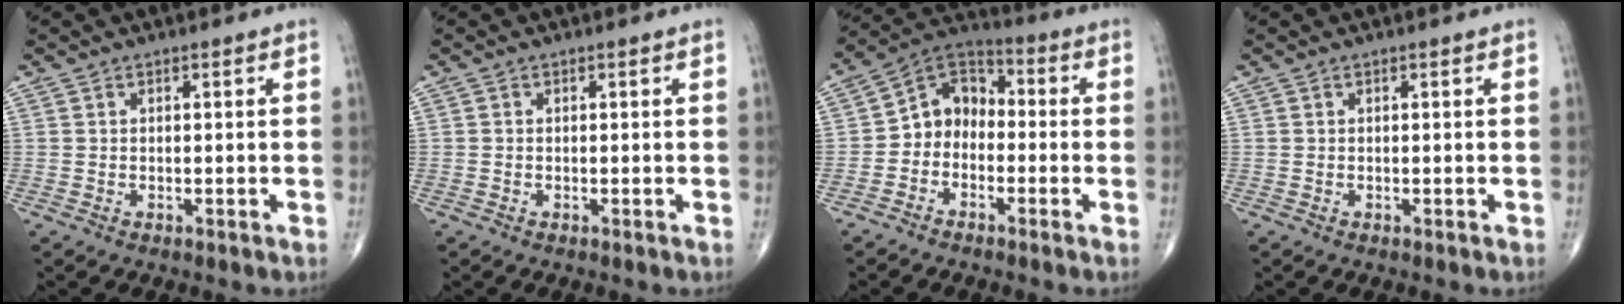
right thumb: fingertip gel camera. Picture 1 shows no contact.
{"total": 0.0}
{"total": 8.6, "force": [-1.9, 6.9, 4.8], "torque": [-0.049, 0.044, -0.056]}
{"total": 0.0}